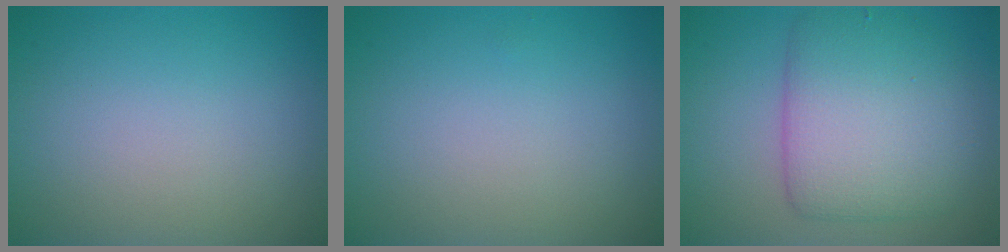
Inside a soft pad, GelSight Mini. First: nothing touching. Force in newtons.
{"total": 0.0}
{"total": 6.9, "press": 6.8, "slide": 0.3}